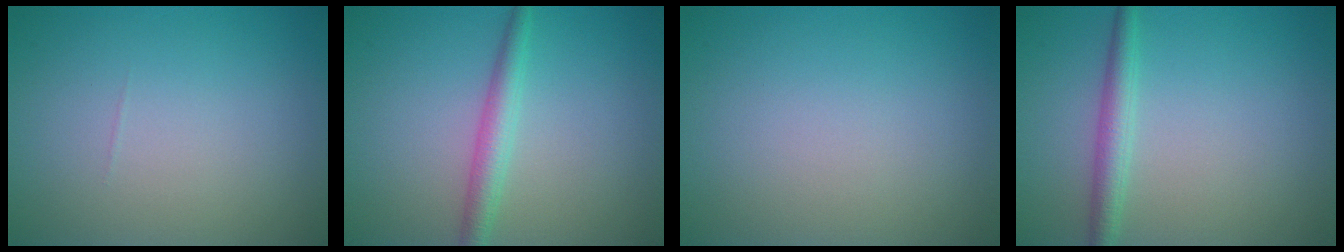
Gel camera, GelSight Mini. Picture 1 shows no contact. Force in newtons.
{"total": 2.6, "press": 2.6, "slide": 0.1}
{"total": 0.0}
{"total": 2.4, "press": 2.4, "slide": 0.0}